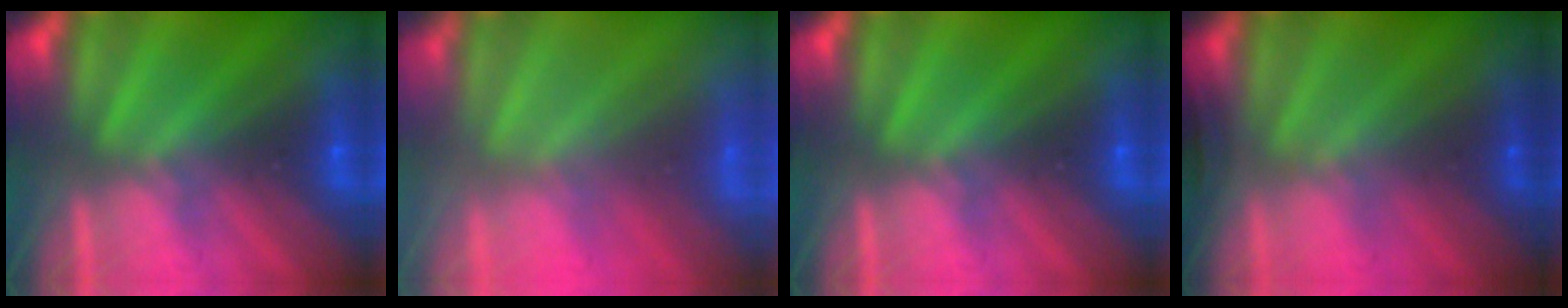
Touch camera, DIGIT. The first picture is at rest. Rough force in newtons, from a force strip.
{"total": 7.9}
{"total": 0.0}
{"total": 1.5}